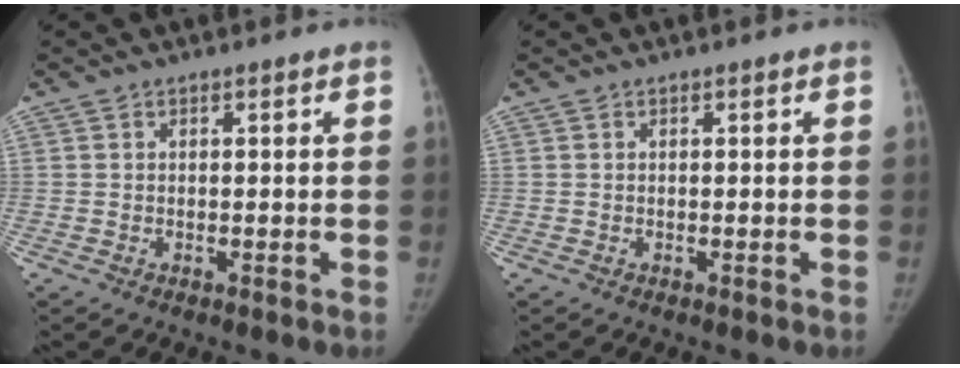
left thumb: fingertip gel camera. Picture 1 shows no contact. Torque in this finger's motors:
{"motor_torque": [0.00, 0.00, -0.03, -0.03, 0.01]}